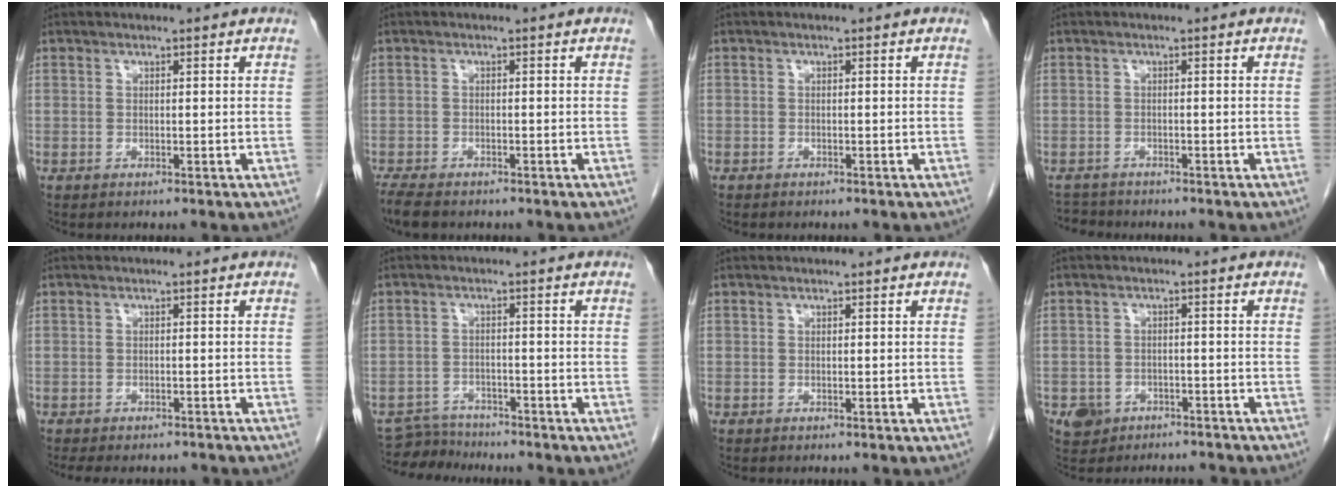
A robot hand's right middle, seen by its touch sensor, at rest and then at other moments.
{"total": 4.8, "force": [-3.9, 1.5, 2.3], "torque": [-0.043, -0.012, -0.062]}
{"total": 0.5, "force": [-0.4, 0.3, 0.1], "torque": [-0.005, 0.002, -0.007]}
{"total": 2.6, "force": [-2.5, 0.7, -0.4], "torque": [0.006, -0.008, -0.043]}
{"total": 8.5, "force": [-7.4, 2.9, 3.1], "torque": [-0.044, -0.003, -0.091]}
{"total": 4.5, "force": [-4.4, 0.9, -0.6], "torque": [0.010, -0.005, -0.075]}
{"total": 0.0}
{"total": 4.3, "force": [-3.2, 2.8, 0.5], "torque": [-0.011, 0.009, -0.046]}